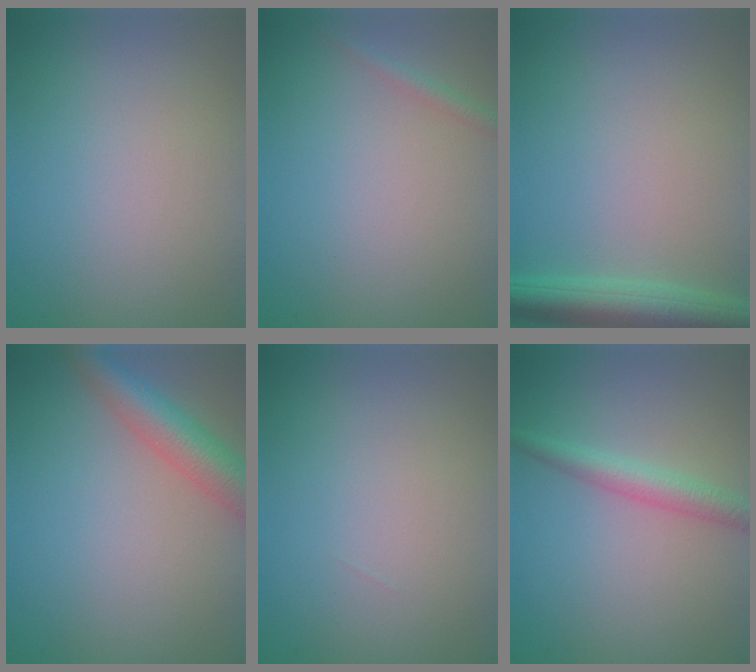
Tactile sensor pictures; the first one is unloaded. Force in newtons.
{"total": 1.1, "press": 1.1, "slide": 0.1}
{"total": 4.8, "press": 4.8, "slide": 0.2}
{"total": 4.9, "press": 4.9, "slide": 0.2}
{"total": 0.0}
{"total": 2.6, "press": 2.6, "slide": 0.1}